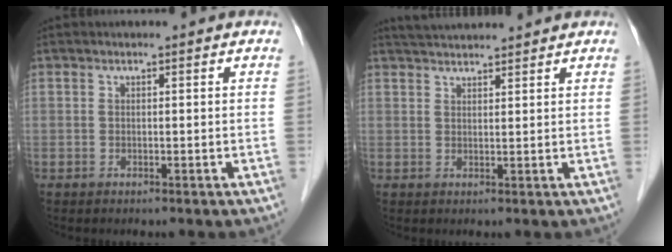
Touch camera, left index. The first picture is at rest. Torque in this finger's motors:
{"motor_torque": [-0.08, -0.25, 0.16, 0.03]}